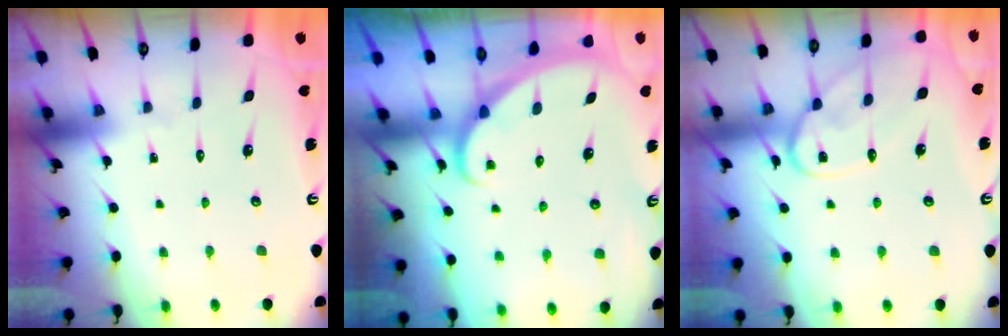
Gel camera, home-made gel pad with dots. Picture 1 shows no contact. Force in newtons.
{"total": 1.8, "press": 1.8, "slide": 0.1}
{"total": 12.8, "press": 12.7, "slide": 1.2}